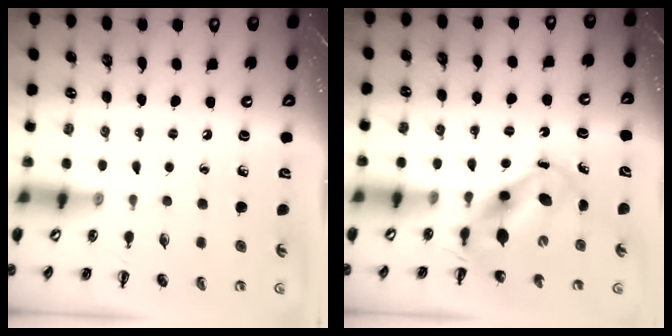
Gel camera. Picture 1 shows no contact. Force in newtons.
{"total": 6.6, "press": 6.5, "slide": 1.3}